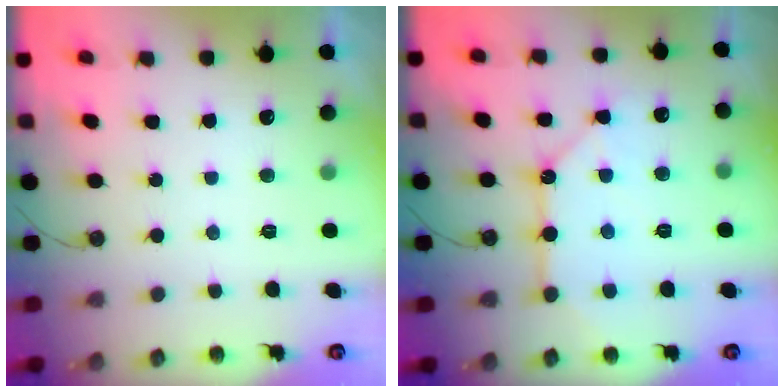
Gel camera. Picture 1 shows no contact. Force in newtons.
{"total": 11.5, "press": 11.4, "slide": 1.2}